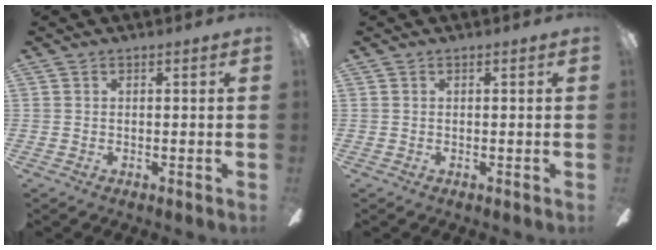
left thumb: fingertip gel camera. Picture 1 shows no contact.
{"total": 0.0}